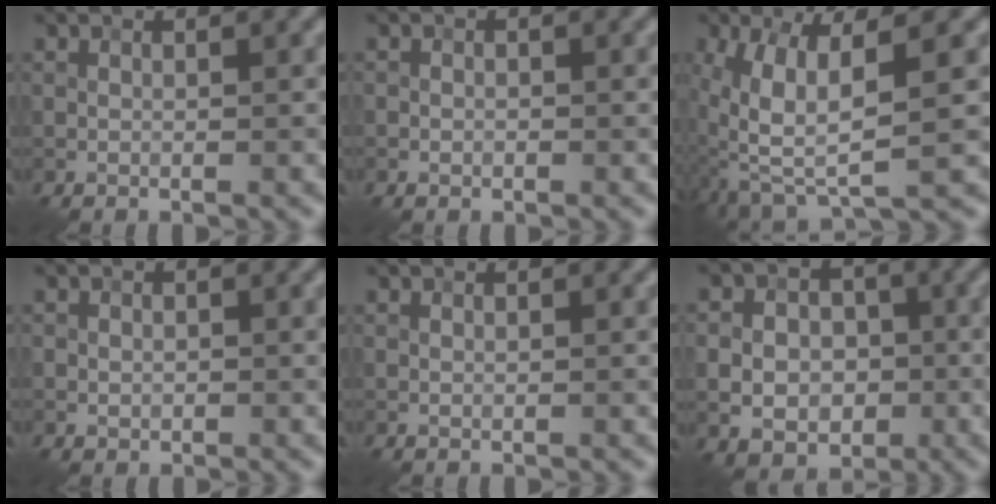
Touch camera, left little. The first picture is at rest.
{"total": 0.7, "force": [-0.2, 0.6, 0.2], "torque": [0.000, -0.002, -0.005]}
{"total": 8.4, "force": [0.0, 3.6, 7.6], "torque": [-0.161, -0.010, -0.007]}
{"total": 0.9, "force": [-0.1, 0.9, 0.3], "torque": [-0.005, -0.002, -0.002]}
{"total": 0.0}
{"total": 7.6, "force": [-1.3, 6.3, 4.1], "torque": [-0.052, -0.002, -0.034]}